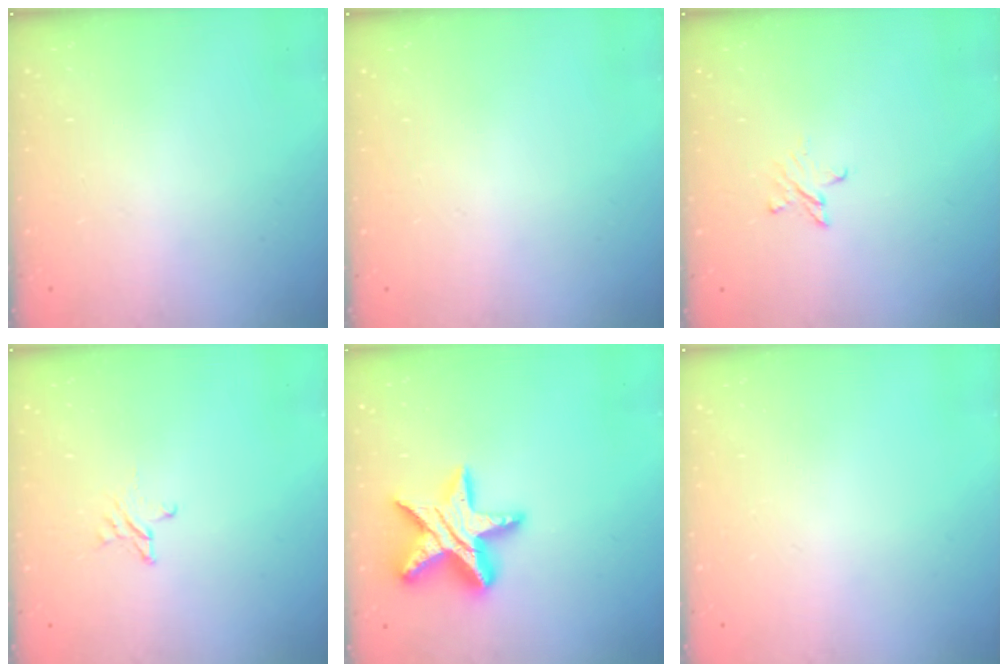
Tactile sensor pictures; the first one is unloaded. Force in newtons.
{"total": 0.0}
{"total": 3.5, "press": 3.5, "slide": 0.3}
{"total": 2.7, "press": 2.7, "slide": 0.2}
{"total": 16.2, "press": 16.2, "slide": 1.0}
{"total": 0.0}